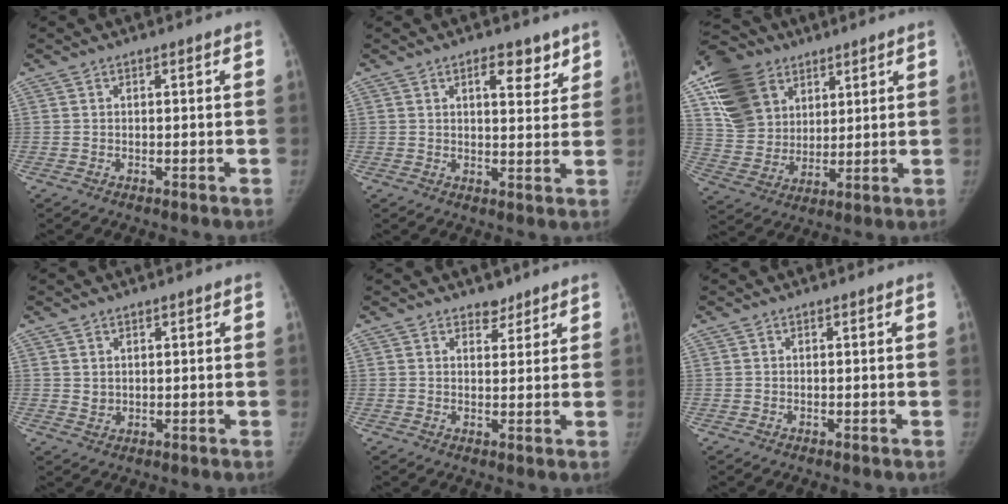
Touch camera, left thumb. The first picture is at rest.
{"total": 5.8, "force": [3.5, 2.6, 3.9], "torque": [-0.030, -0.020, 0.048]}
{"total": 16.9, "force": [8.0, 12.8, 7.5], "torque": [-0.126, -0.012, 0.151]}
{"total": 1.9, "force": [1.0, 1.5, 0.5], "torque": [0.003, -0.008, 0.019]}
{"total": 2.7, "force": [2.2, 1.5, 0.5], "torque": [0.011, -0.015, 0.030]}
{"total": 0.0}